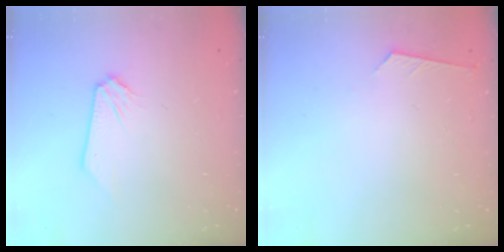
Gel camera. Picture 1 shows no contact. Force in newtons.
{"total": 3.6, "press": 3.6, "slide": 0.5}